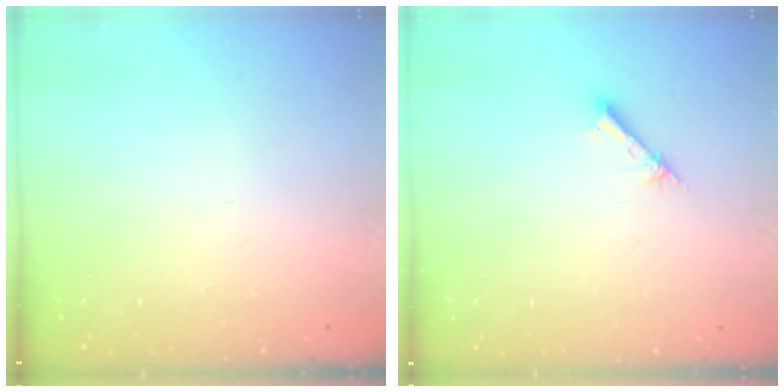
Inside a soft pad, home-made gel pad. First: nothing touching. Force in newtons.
{"total": 1.6, "press": 1.6, "slide": 0.2}